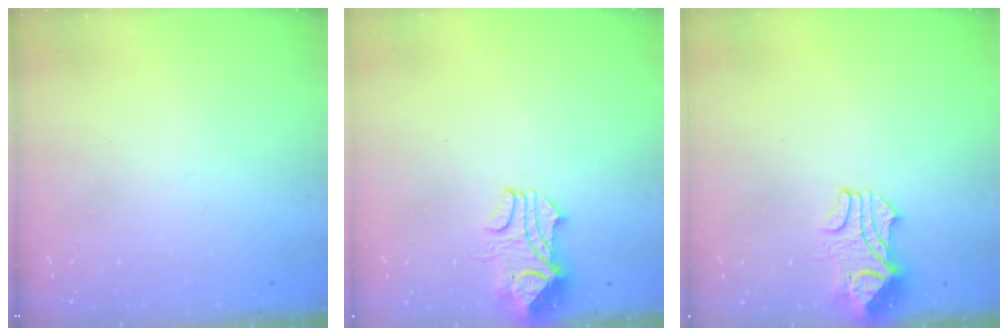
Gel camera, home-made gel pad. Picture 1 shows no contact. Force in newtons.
{"total": 2.4, "press": 2.3, "slide": 0.8}
{"total": 2.2, "press": 2.1, "slide": 0.8}